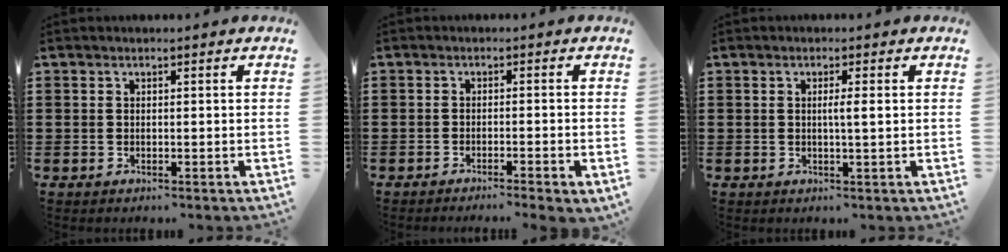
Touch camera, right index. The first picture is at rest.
{"total": 1.3, "force": [-1.1, -0.3, 0.6], "torque": [-0.012, 0.000, -0.021]}
{"total": 2.0, "force": [0.2, 0.0, 2.0], "torque": [-0.037, -0.003, 0.000]}